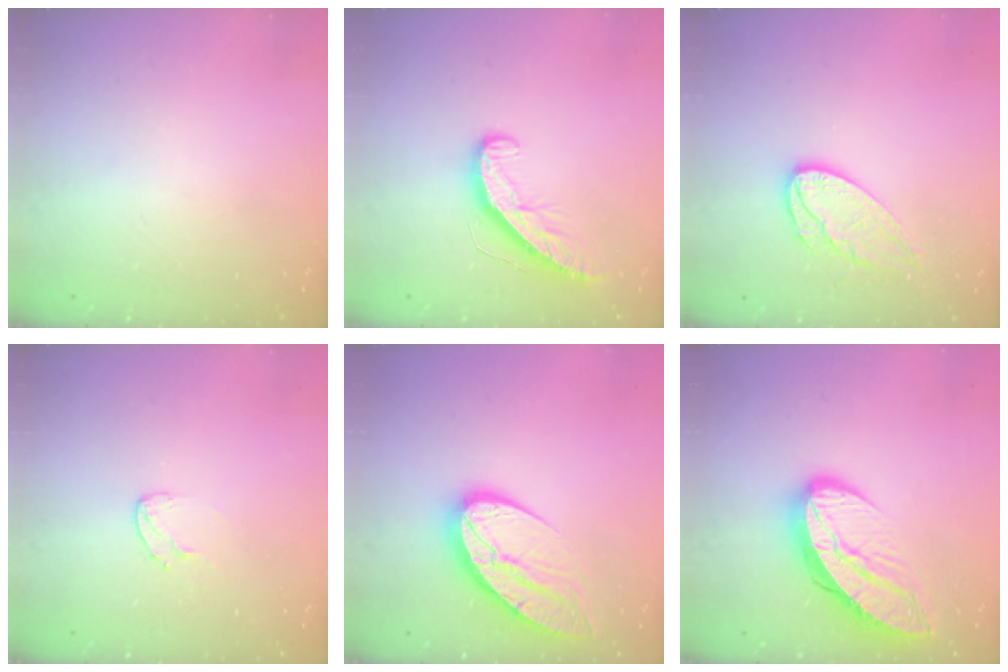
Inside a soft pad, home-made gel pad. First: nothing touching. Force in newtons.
{"total": 8.5, "press": 8.5, "slide": 0.1}
{"total": 10.3, "press": 10.3, "slide": 0.4}
{"total": 4.4, "press": 4.4, "slide": 0.4}
{"total": 14.0, "press": 14.0, "slide": 1.1}
{"total": 12.9, "press": 12.8, "slide": 1.3}